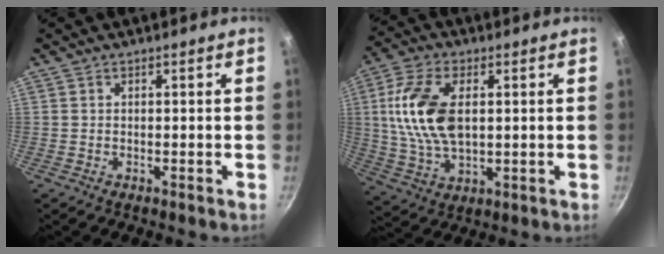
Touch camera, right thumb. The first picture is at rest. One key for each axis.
{"total": 14.5, "fx": 2.3, "fy": 8.1, "fz": 11.8, "tx": -0.224, "ty": -0.002, "tz": 0.045}